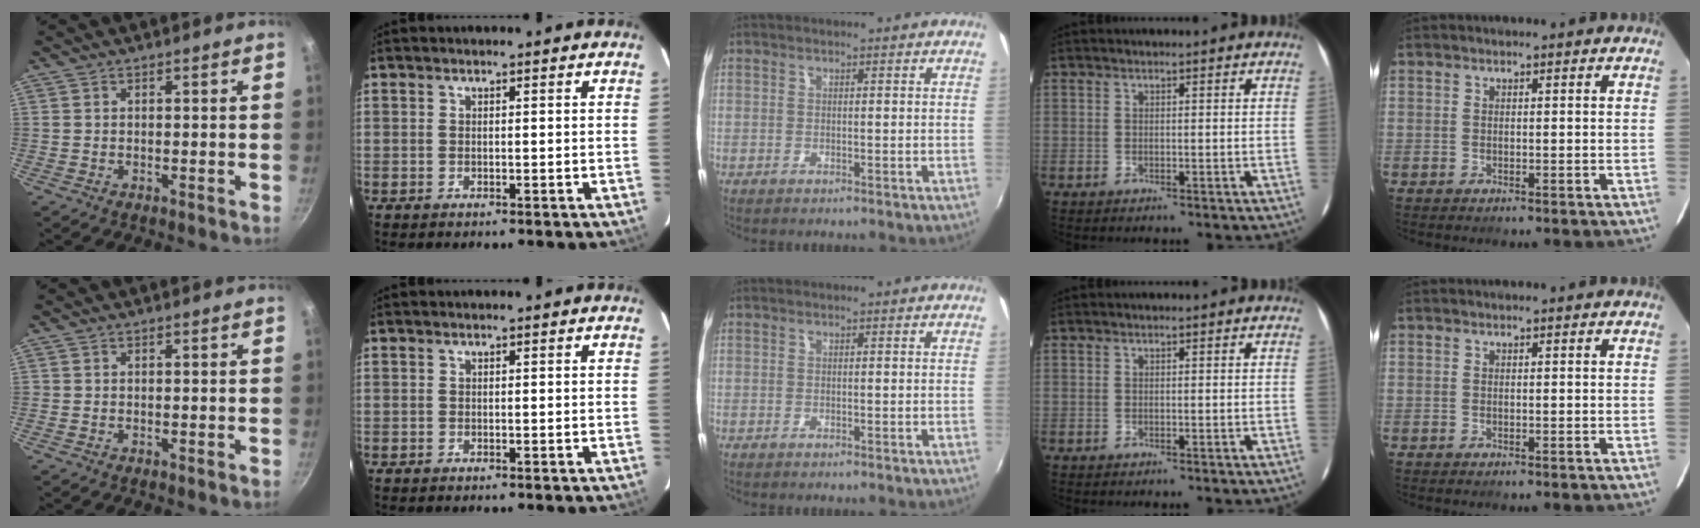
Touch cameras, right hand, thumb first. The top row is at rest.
{}